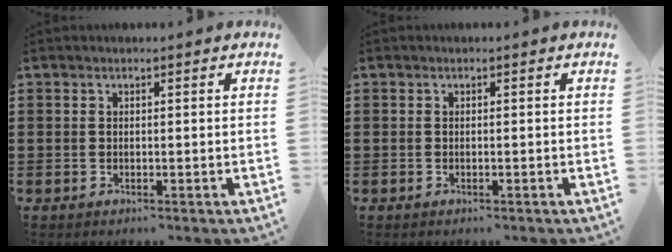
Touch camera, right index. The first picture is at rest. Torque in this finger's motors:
{"motor_torque": [-0.16, -0.07, 0.02, 0.01]}